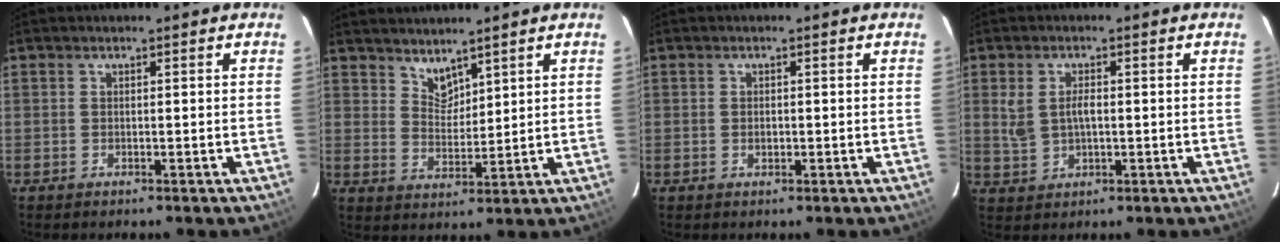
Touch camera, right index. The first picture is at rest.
{"total": 4.4, "force": [3.8, 1.8, 1.1], "torque": [-0.012, -0.002, 0.072]}
{"total": 1.0, "force": [-0.1, 0.8, 0.7], "torque": [-0.011, 0.003, -0.001]}
{"total": 4.6, "force": [0.4, 2.6, 3.8], "torque": [-0.079, 0.003, 0.015]}